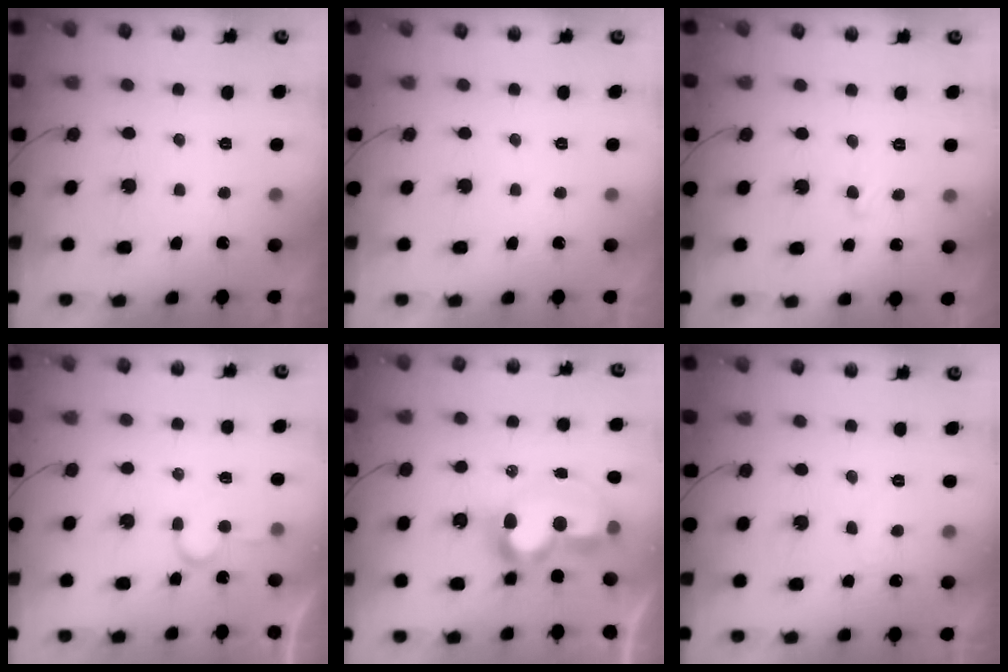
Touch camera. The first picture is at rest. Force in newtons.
{"total": 0.0}
{"total": 5.9, "press": 5.9, "slide": 0.4}
{"total": 5.0, "press": 5.0, "slide": 0.5}
{"total": 12.4, "press": 12.3, "slide": 1.0}
{"total": 5.6, "press": 5.6, "slide": 0.5}